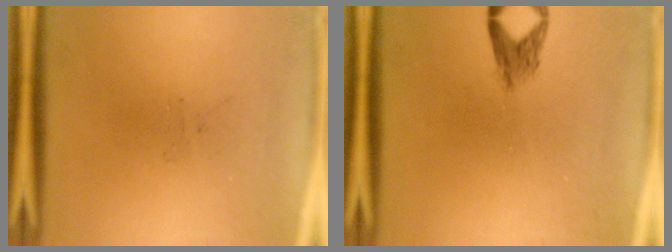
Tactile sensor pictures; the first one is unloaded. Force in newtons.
{"total": 2.0}